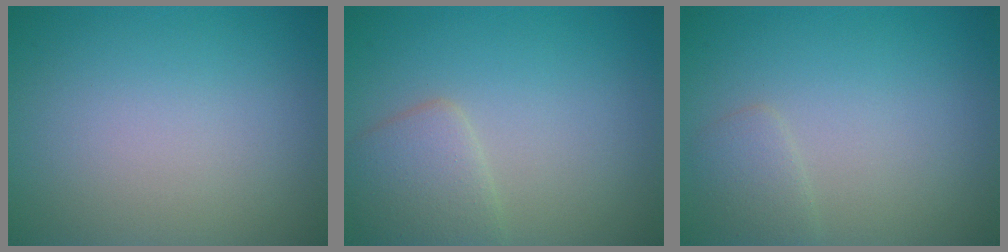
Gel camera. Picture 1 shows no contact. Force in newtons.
{"total": 2.9, "press": 2.9, "slide": 0.1}
{"total": 1.4, "press": 1.4, "slide": 0.1}